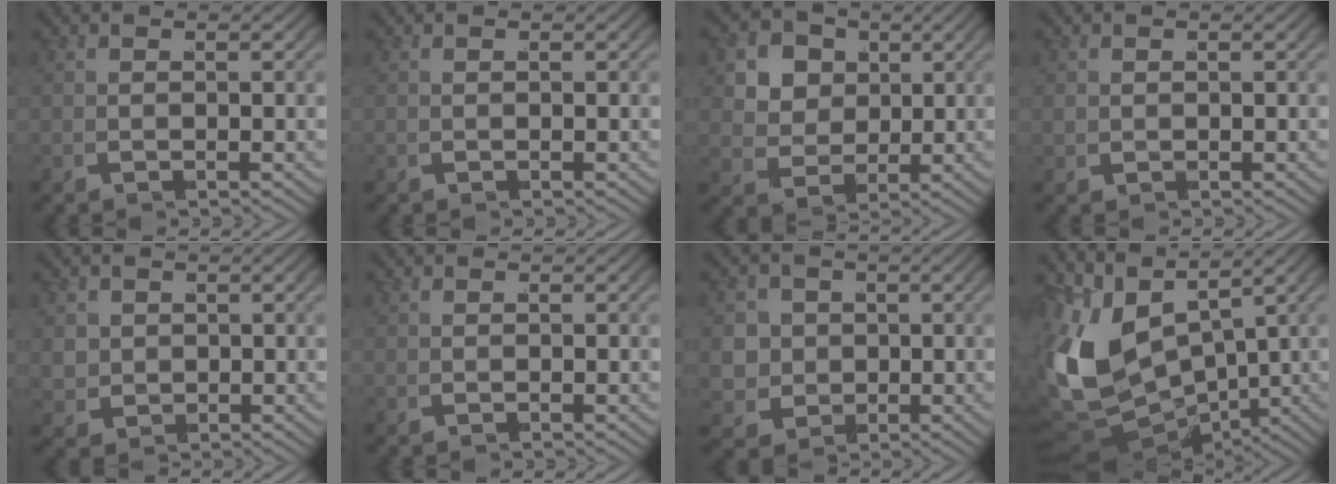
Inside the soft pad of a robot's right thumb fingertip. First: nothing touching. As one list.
[{"total": 0.0}, {"total": 8.3, "force": [1.0, 6.9, 4.5], "torque": [-0.109, -0.027, 0.014]}, {"total": 0.9, "force": [0.3, 0.8, 0.3], "torque": [-0.013, -0.007, 0.011]}, {"total": 2.9, "force": [0.3, 2.6, 1.3], "torque": [-0.043, -0.028, 0.020]}, {"total": 0.0}, {"total": 7.6, "force": [-0.6, 6.7, 3.6], "torque": [-0.096, -0.042, -0.003]}, {"total": 13.3, "force": [-1.3, 9.2, 9.5], "torque": [-0.228, -0.052, 0.002]}]